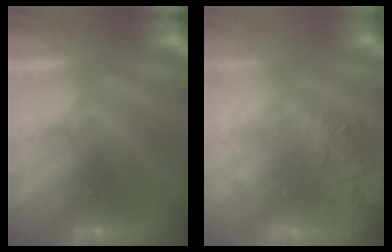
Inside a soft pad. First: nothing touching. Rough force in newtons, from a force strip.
{"total": 7.1}